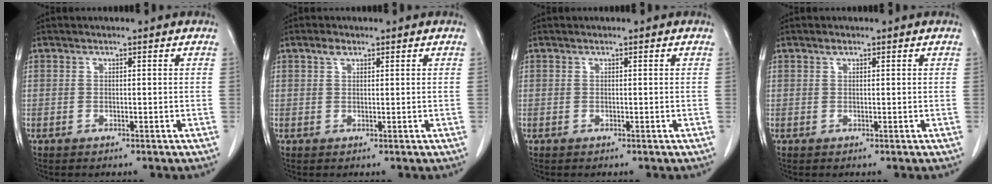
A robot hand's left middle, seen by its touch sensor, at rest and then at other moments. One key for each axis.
{"total": 1.5, "fx": 1.0, "fy": 0.7, "fz": 0.8, "tx": -0.019, "ty": 0.004, "tz": 0.017}
{"total": 0.0}
{"total": 0.6, "fx": 0.4, "fy": 0.2, "fz": 0.3, "tx": -0.009, "ty": 0.000, "tz": 0.007}